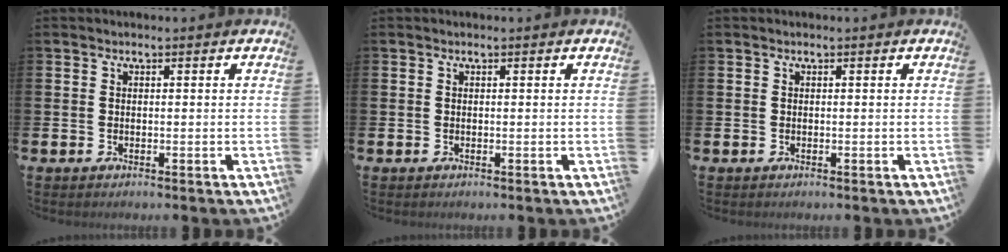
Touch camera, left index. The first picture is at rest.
{"total": 0.0}
{"total": 0.0}